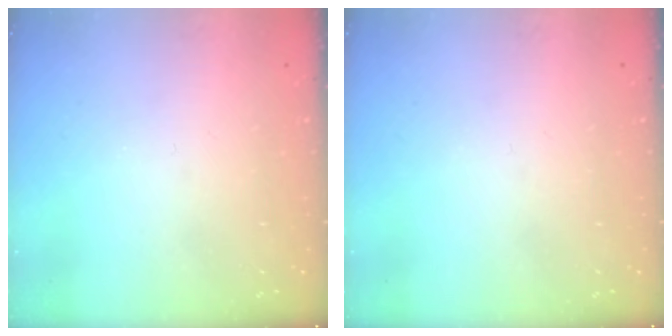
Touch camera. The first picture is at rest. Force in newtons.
{"total": 0.0}